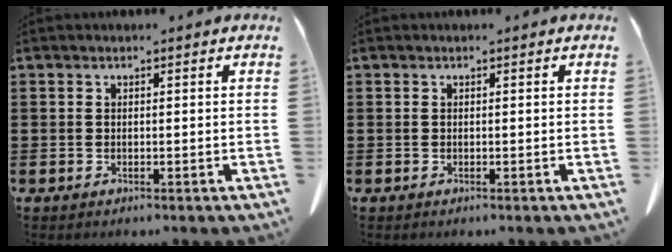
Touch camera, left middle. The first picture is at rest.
{"total": 0.0}